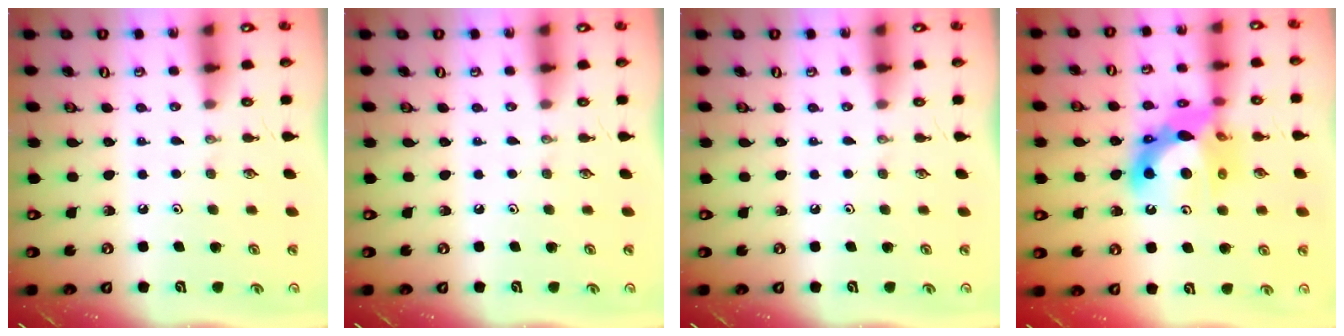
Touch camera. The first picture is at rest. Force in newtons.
{"total": 0.0}
{"total": 0.0}
{"total": 14.3, "press": 14.1, "slide": 2.1}